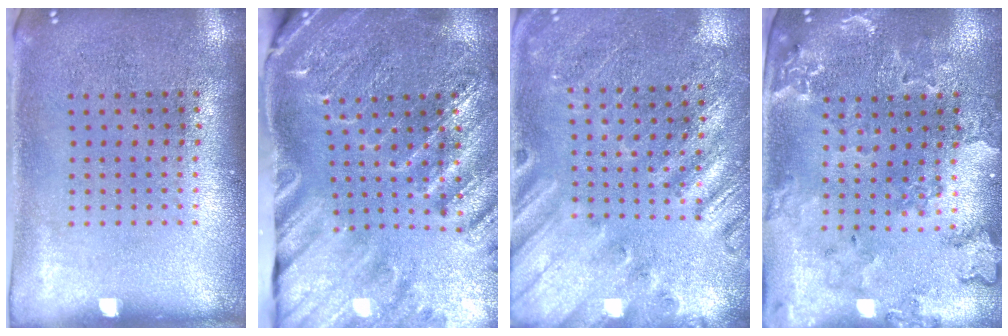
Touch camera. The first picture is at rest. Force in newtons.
{"total": 2.9, "press": 2.9, "slide": 0.5}
{"total": 2.4, "press": 2.4, "slide": 0.5}
{"total": 1.1, "press": 1.1, "slide": 0.2}